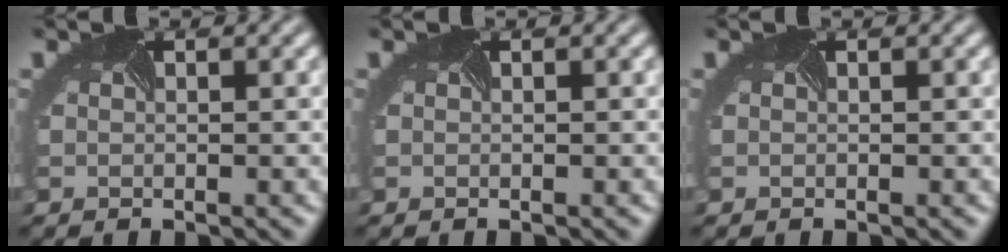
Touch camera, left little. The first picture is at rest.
{"total": 0.0}
{"total": 0.0}